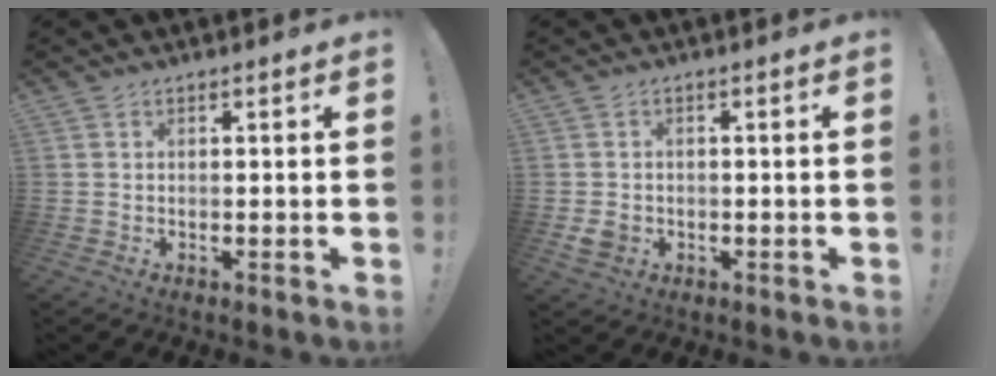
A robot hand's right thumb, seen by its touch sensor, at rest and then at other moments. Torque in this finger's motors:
{"motor_torque": [0.43, 0.60, 0.36, -0.48, 0.00]}